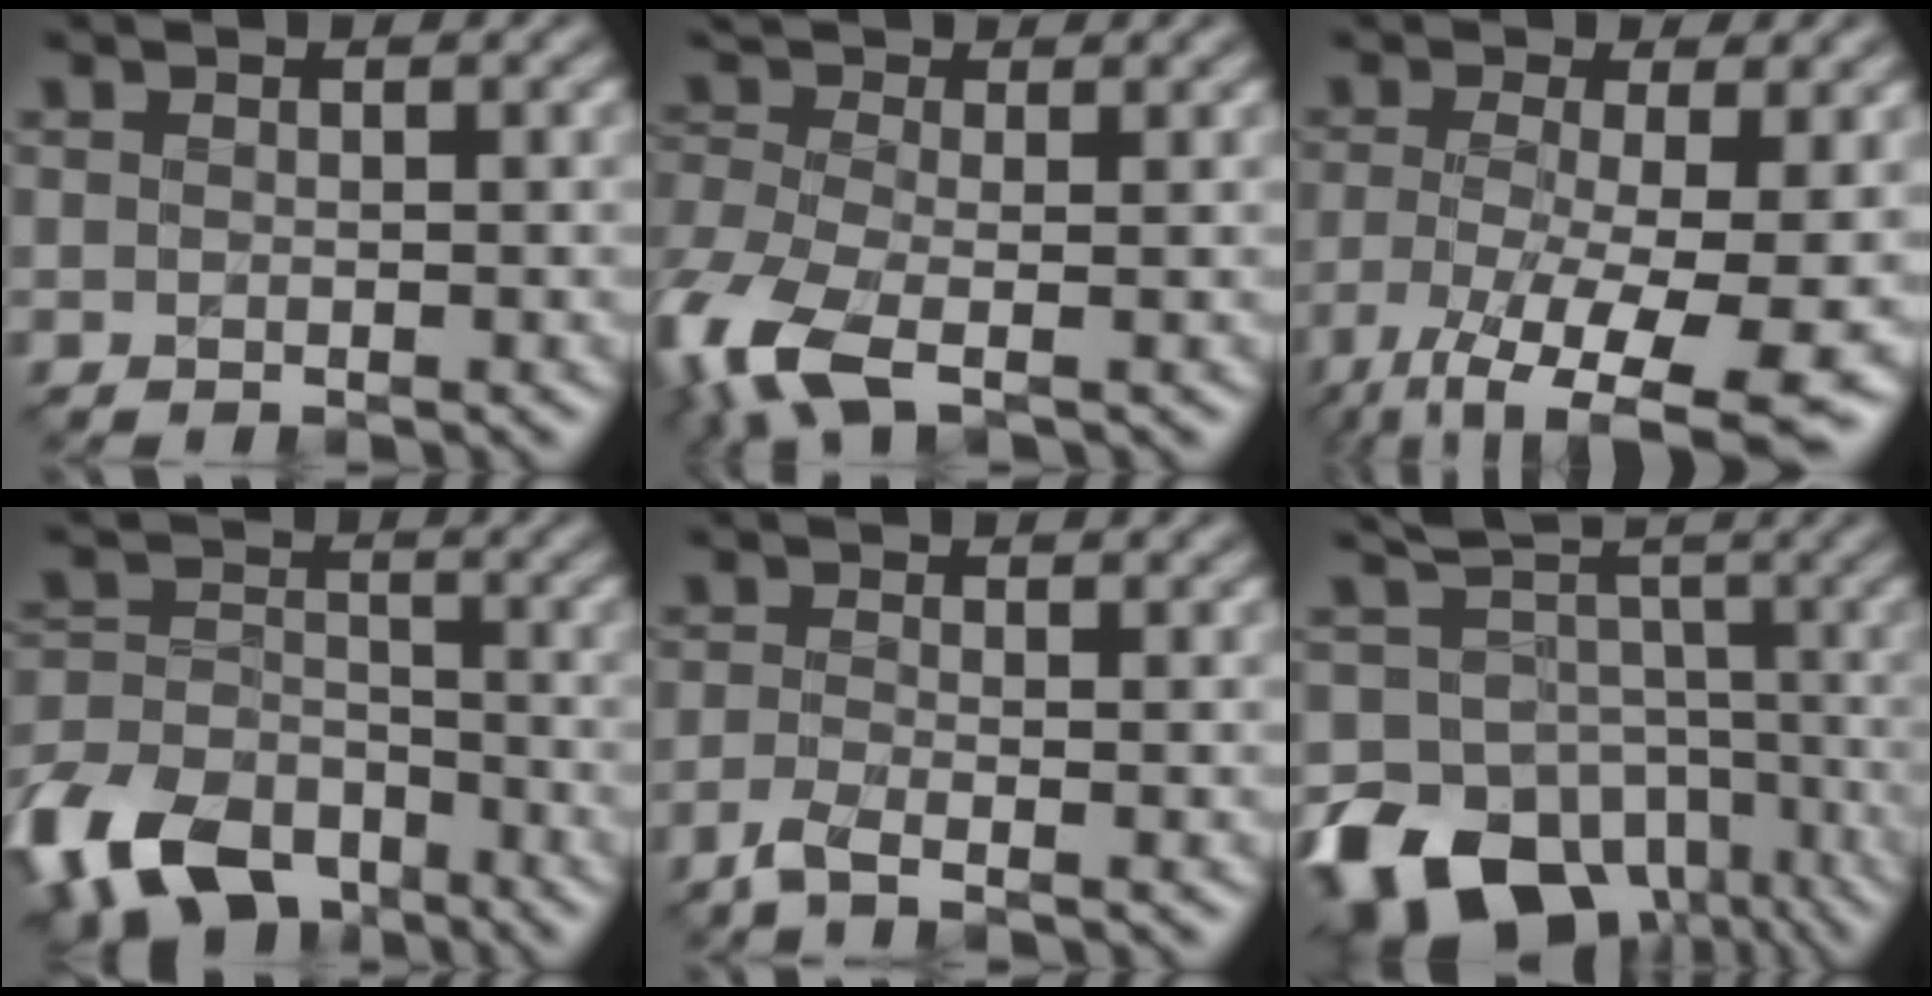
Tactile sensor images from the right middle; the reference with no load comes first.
{"total": 7.2, "force": [-3.3, 3.3, 5.5], "torque": [-0.146, -0.017, -0.075]}
{"total": 9.2, "force": [-4.0, 2.9, 7.7], "torque": [-0.150, -0.031, -0.070]}
{"total": 11.9, "force": [-8.2, 6.9, 5.0], "torque": [-0.092, -0.011, -0.162]}
{"total": 2.3, "force": [-1.5, 0.5, 1.7], "torque": [-0.035, -0.011, -0.042]}
{"total": 14.8, "force": [-8.1, 10.8, 6.1], "torque": [-0.115, -0.027, -0.129]}